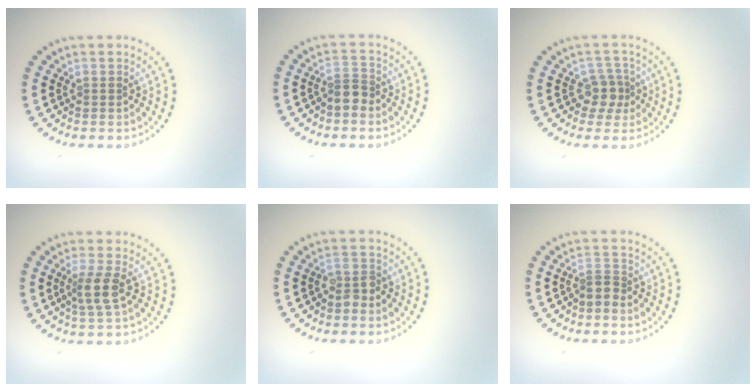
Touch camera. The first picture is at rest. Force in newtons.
{"total": 1.9, "press": 1.6, "slide": 1.0}
{"total": 2.5, "press": 2.0, "slide": 1.5}
{"total": 2.5, "press": 2.1, "slide": 1.4}
{"total": 1.7, "press": 1.6, "slide": 0.6}
{"total": 1.3, "press": 0.8, "slide": 1.1}